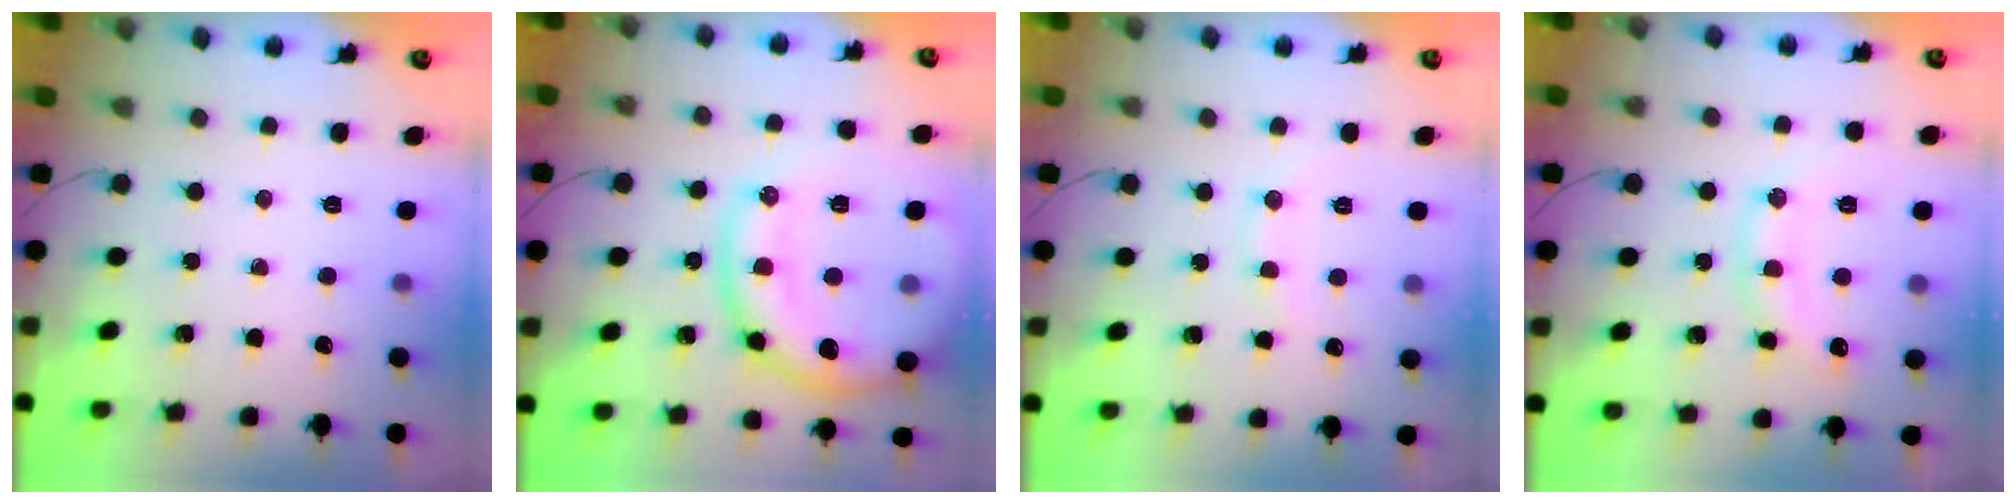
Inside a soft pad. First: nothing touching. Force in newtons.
{"total": 17.7, "press": 17.6, "slide": 1.6}
{"total": 6.7, "press": 6.5, "slide": 1.8}
{"total": 12.8, "press": 12.8, "slide": 0.6}